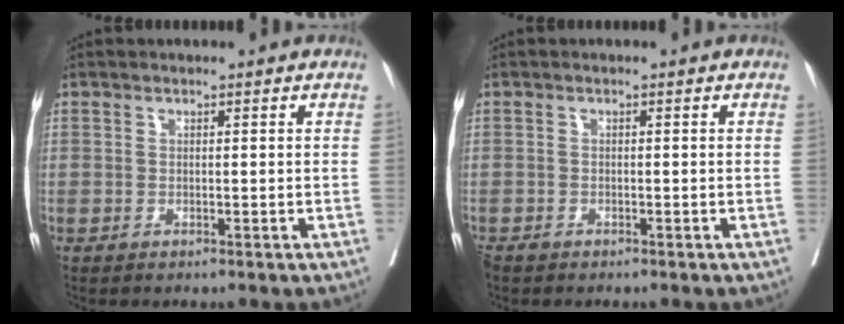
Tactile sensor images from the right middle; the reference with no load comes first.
{"total": 1.5, "force": [-1.2, 0.7, 0.4], "torque": [-0.011, -0.003, -0.021]}